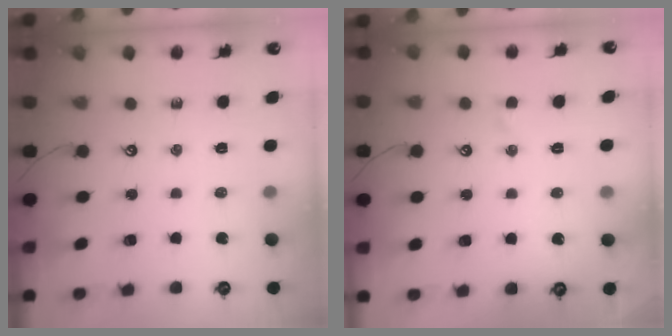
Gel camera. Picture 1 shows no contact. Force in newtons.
{"total": 1.3, "press": 1.3, "slide": 0.4}